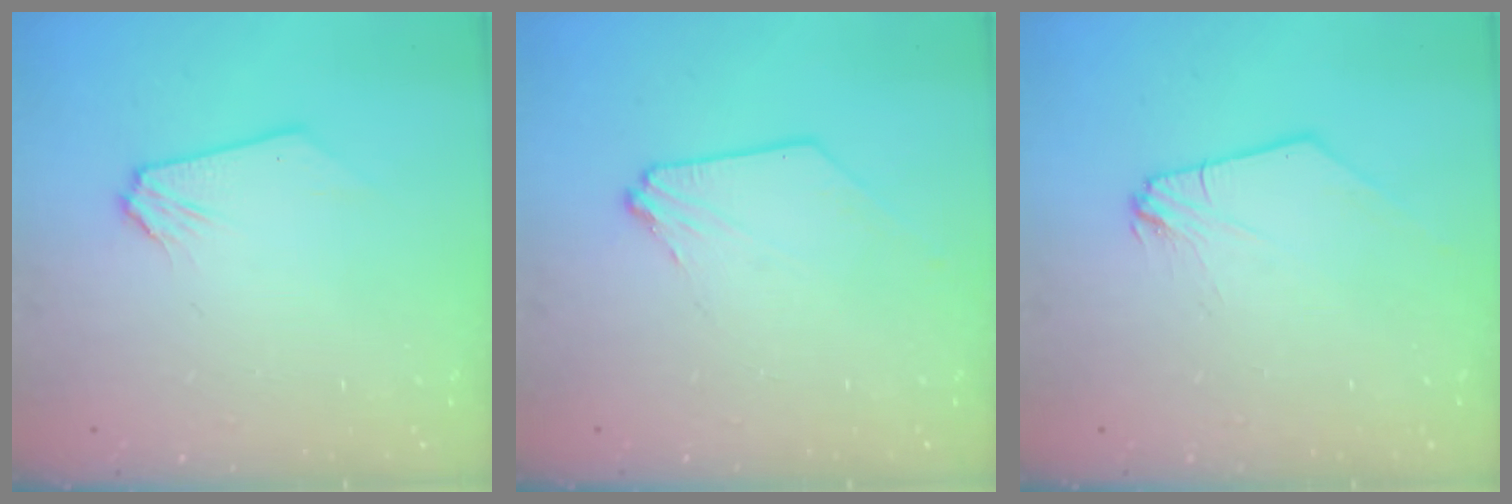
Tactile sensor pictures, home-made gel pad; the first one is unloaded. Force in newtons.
{"total": 0.6, "press": 0.6, "slide": 0.1}
{"total": 0.0}